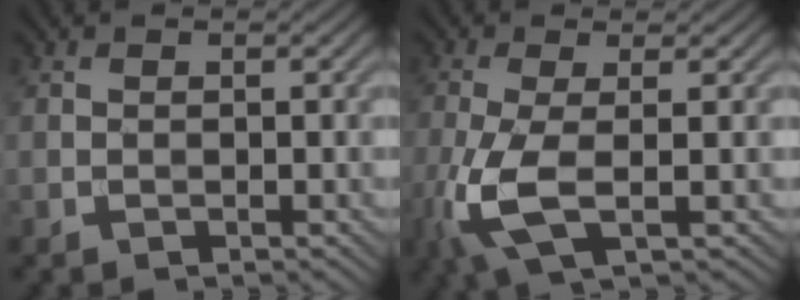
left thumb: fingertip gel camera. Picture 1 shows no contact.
{"total": 7.2, "force": [-1.6, 2.3, 6.6], "torque": [-0.169, -0.006, -0.034]}